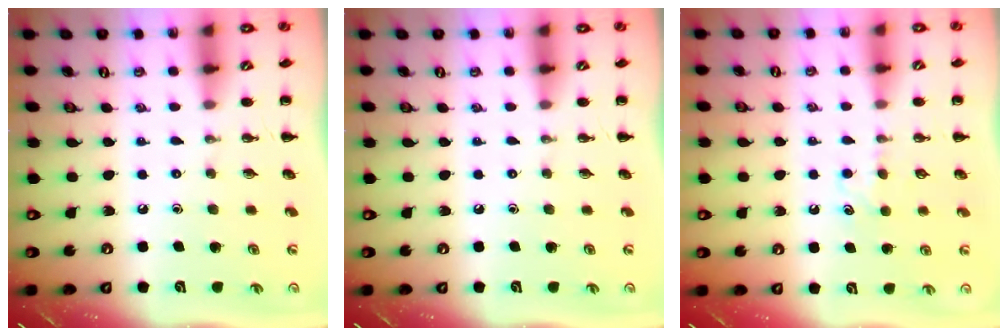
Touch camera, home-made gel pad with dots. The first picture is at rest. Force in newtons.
{"total": 0.0}
{"total": 5.1, "press": 4.8, "slide": 1.5}